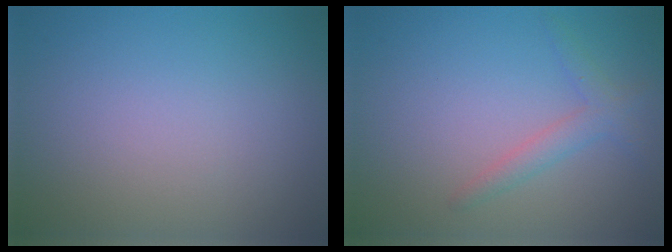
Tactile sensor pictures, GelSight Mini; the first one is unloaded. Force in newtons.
{"total": 2.0, "press": 2.0, "slide": 0.1}